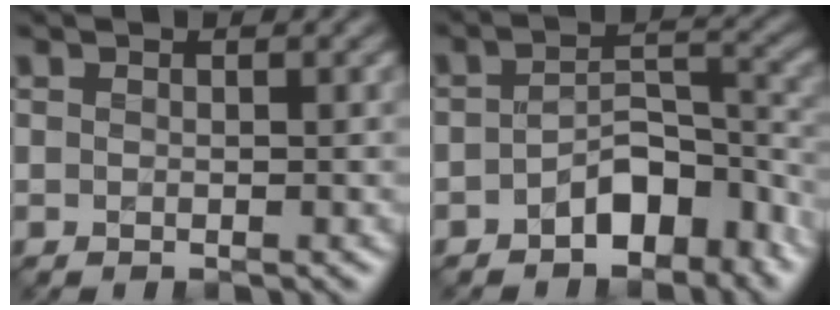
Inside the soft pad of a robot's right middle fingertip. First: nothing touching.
{"total": 4.8, "force": [-2.8, 2.6, 3.0], "torque": [-0.043, 0.011, -0.048]}